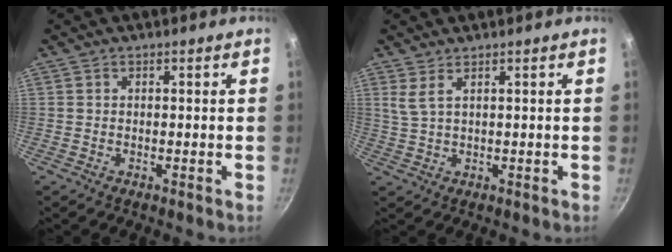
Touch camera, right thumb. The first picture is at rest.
{"total": 2.7, "force": [1.4, 0.6, 2.2], "torque": [-0.047, -0.009, 0.033]}